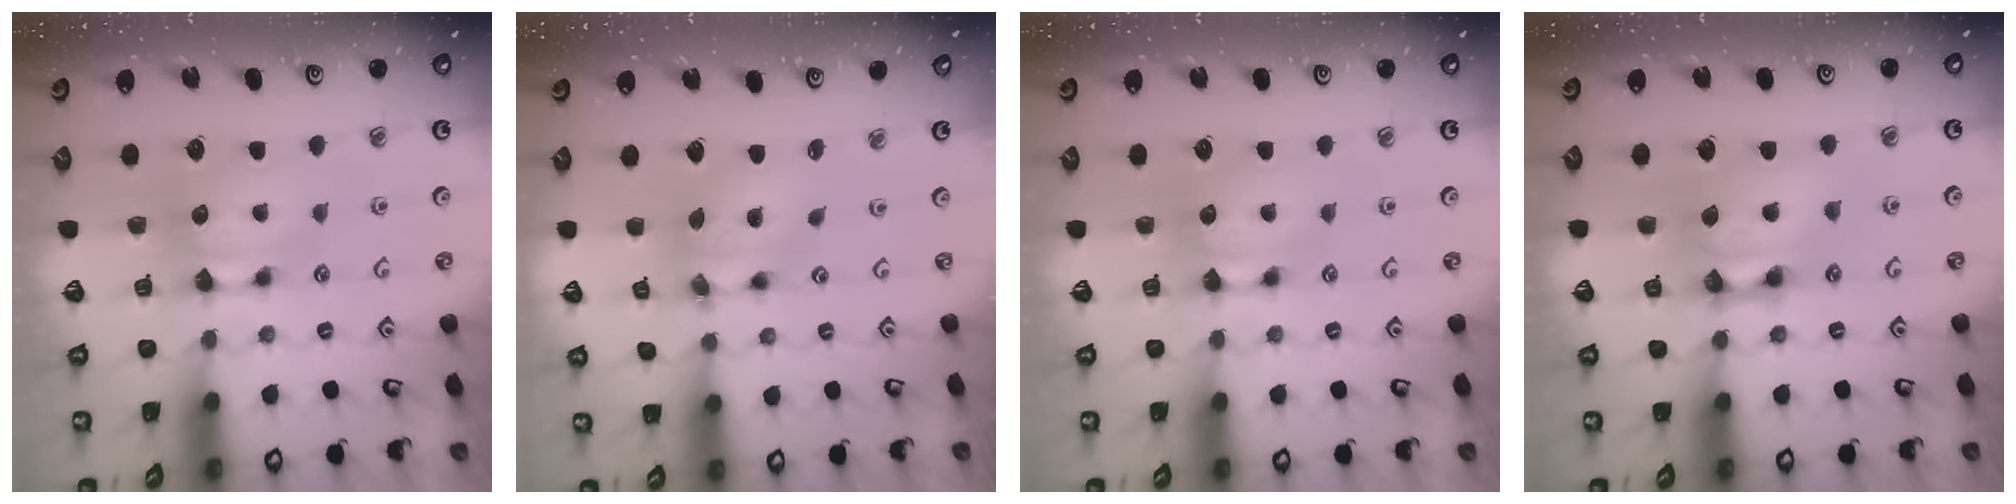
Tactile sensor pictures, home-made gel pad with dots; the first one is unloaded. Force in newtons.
{"total": 5.4, "press": 5.1, "slide": 1.7}
{"total": 0.0}
{"total": 4.6, "press": 4.6, "slide": 0.4}